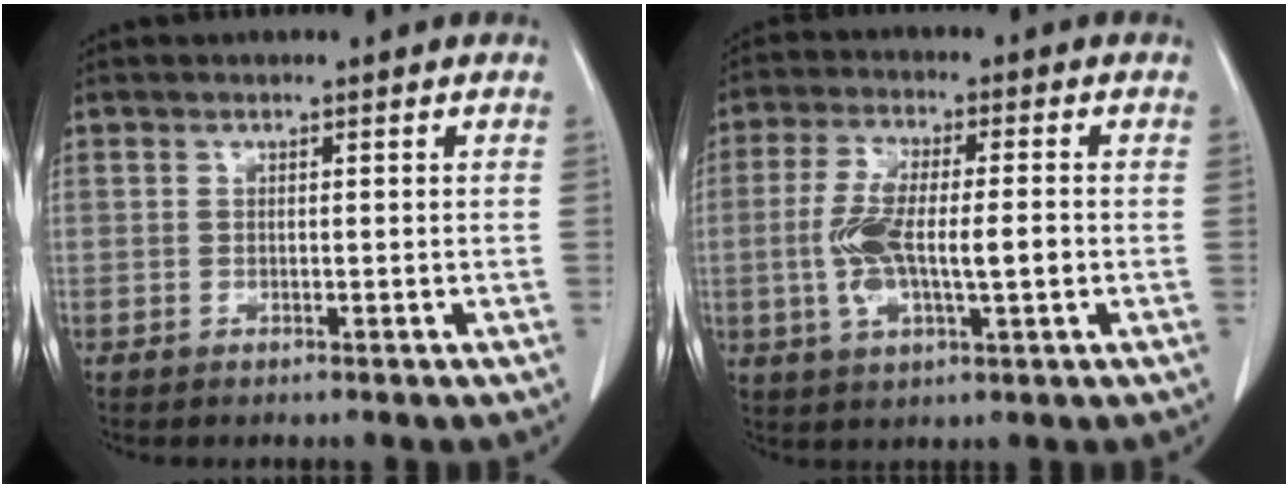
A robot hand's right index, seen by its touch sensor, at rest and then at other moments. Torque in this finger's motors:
{"motor_torque": [0.38, -0.05, 0.26, 0.14]}